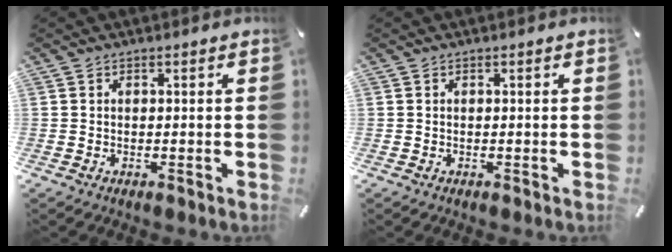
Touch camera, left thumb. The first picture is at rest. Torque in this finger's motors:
{"motor_torque": [-0.03, 0.03, -0.03, -0.03, 0.00]}